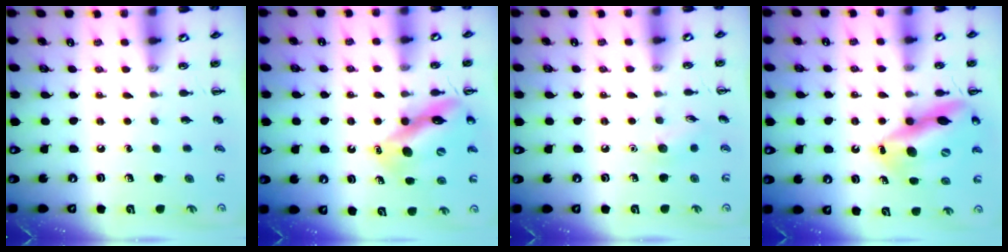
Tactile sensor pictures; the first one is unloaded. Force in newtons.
{"total": 12.4, "press": 12.0, "slide": 3.3}
{"total": 6.4, "press": 6.2, "slide": 1.6}
{"total": 17.0, "press": 16.5, "slide": 4.3}